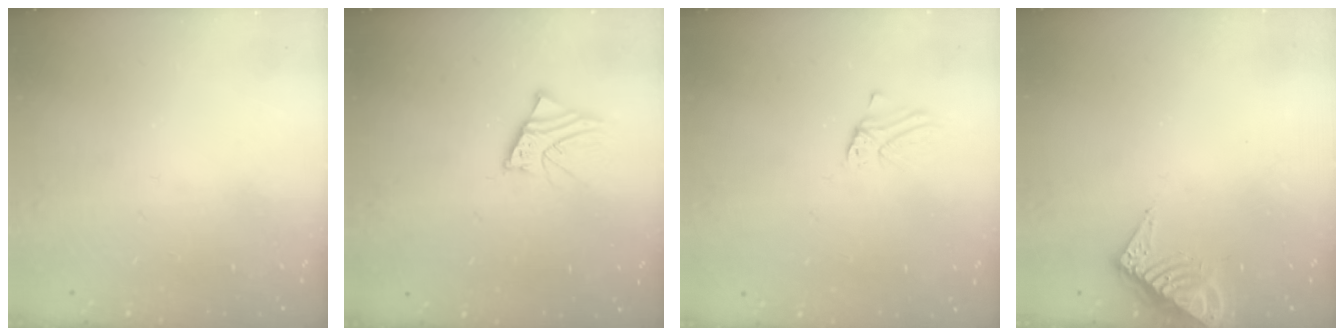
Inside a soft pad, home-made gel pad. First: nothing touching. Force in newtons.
{"total": 3.9, "press": 3.9, "slide": 0.5}
{"total": 1.8, "press": 1.8, "slide": 0.1}
{"total": 8.2, "press": 8.2, "slide": 1.0}